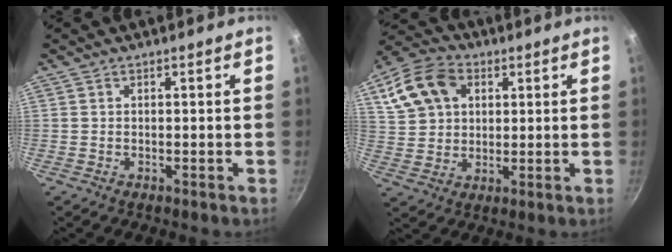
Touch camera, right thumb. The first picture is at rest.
{"total": 13.1, "force": [4.7, 9.8, 7.4], "torque": [-0.129, 0.010, 0.082]}